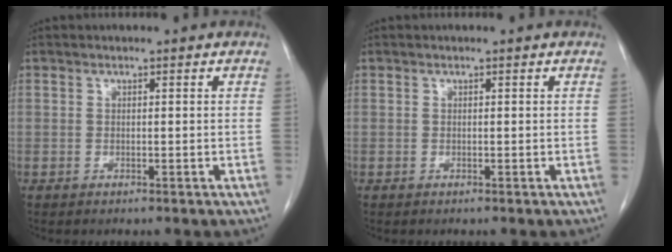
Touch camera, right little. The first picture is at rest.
{"total": 0.0}